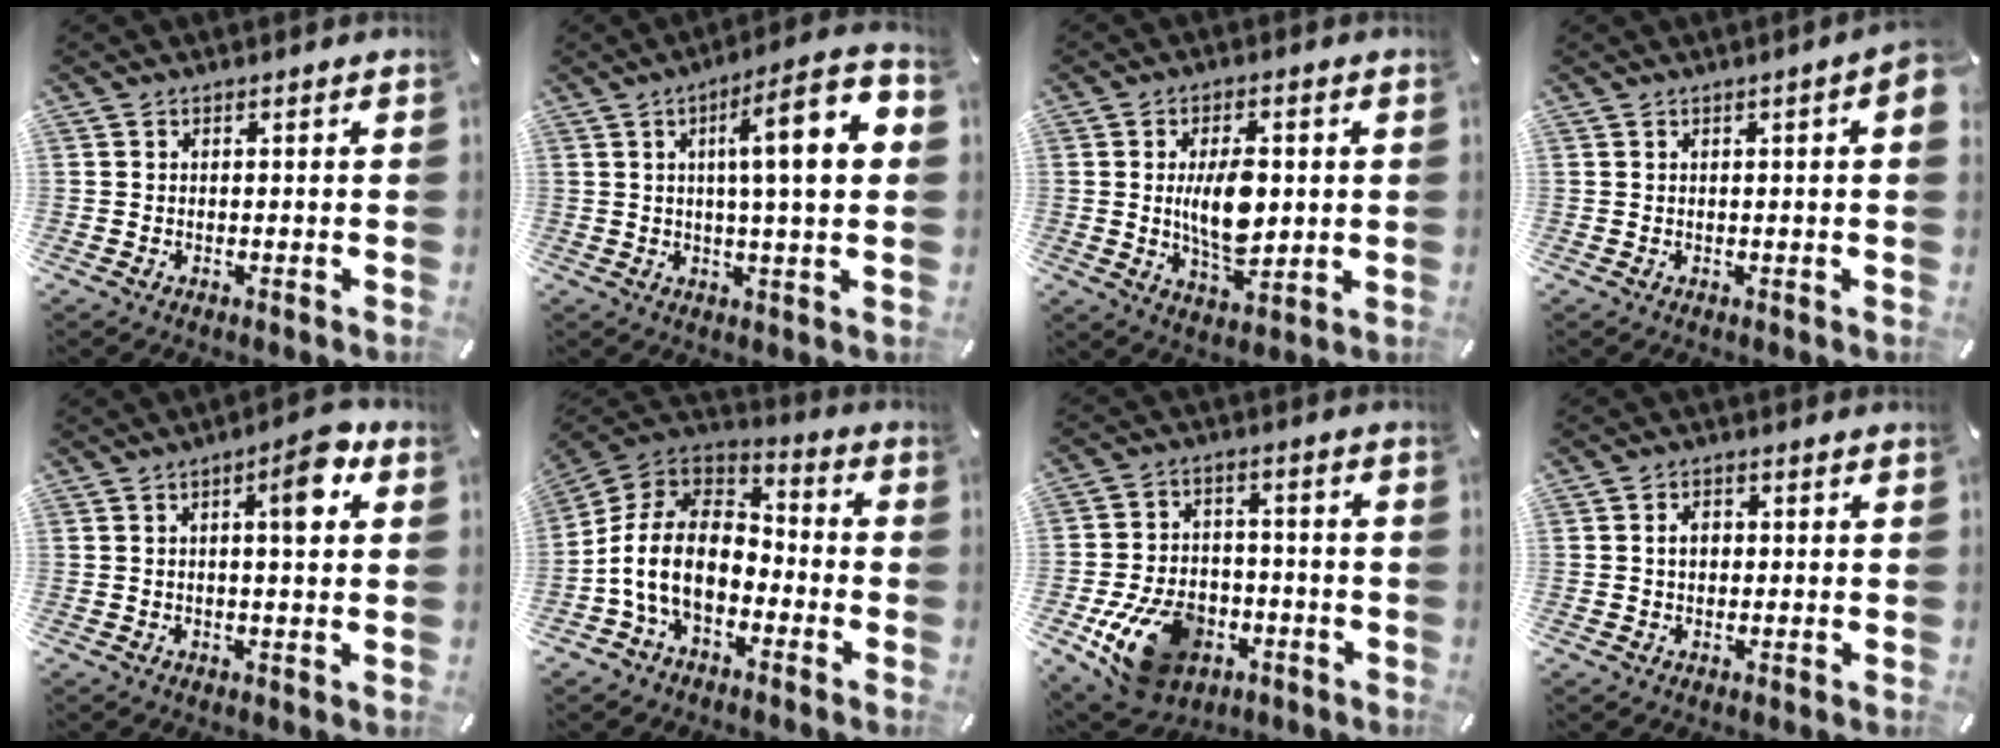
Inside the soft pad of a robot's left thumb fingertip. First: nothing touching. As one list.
[{"total": 15.6, "force": [3.5, 3.0, 14.9], "torque": [-0.226, -0.006, 0.044]}, {"total": 10.9, "force": [0.9, 5.8, 9.1], "torque": [-0.172, -0.003, 0.009]}, {"total": 3.0, "force": [0.7, 0.2, 2.9], "torque": [-0.053, 0.000, 0.012]}, {"total": 7.5, "force": [2.5, 2.0, 6.8], "torque": [-0.088, -0.010, 0.028]}, {"total": 14.9, "force": [-4.6, 10.4, 9.7], "torque": [-0.214, 0.029, -0.086]}, {"total": 15.8, "force": [-7.0, 10.7, 9.4], "torque": [-0.164, 0.045, -0.110]}, {"total": 3.1, "force": [0.2, 2.4, 2.0], "torque": [-0.034, 0.004, -0.002]}]